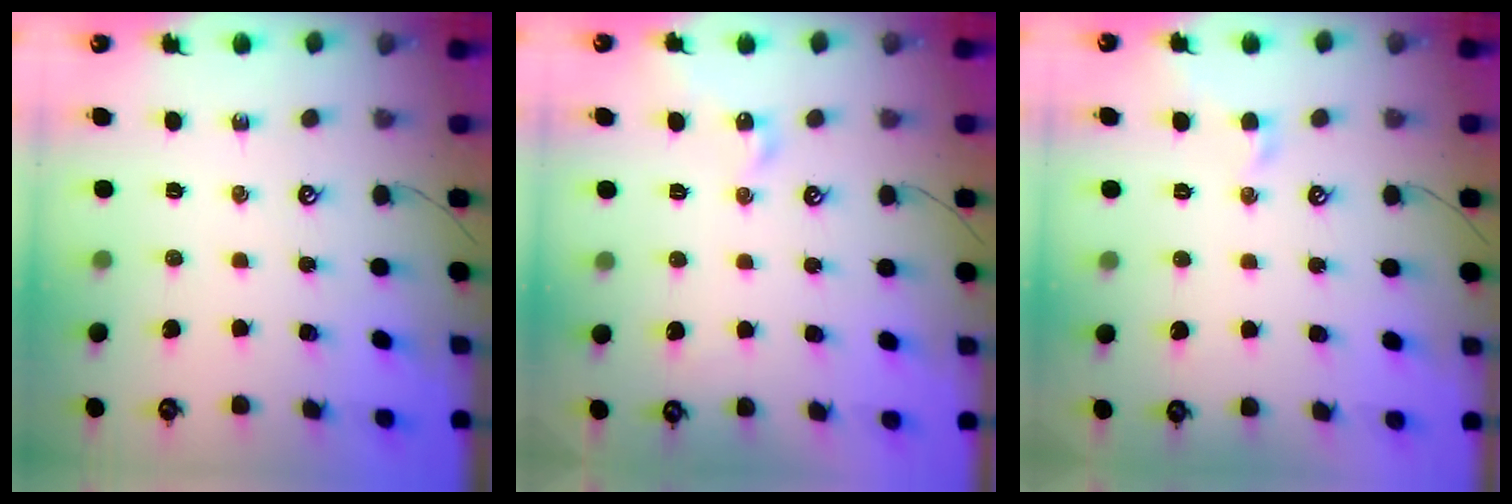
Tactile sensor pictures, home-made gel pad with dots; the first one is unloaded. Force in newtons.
{"total": 2.0, "press": 1.9, "slide": 0.3}
{"total": 0.8, "press": 0.6, "slide": 0.5}